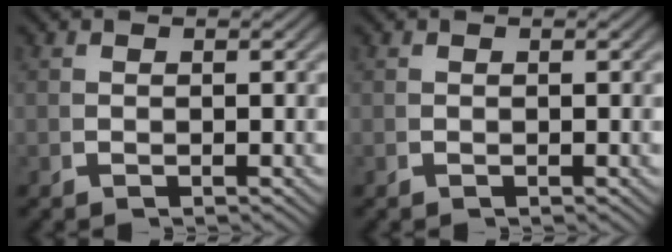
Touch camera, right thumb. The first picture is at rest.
{"total": 0.0}